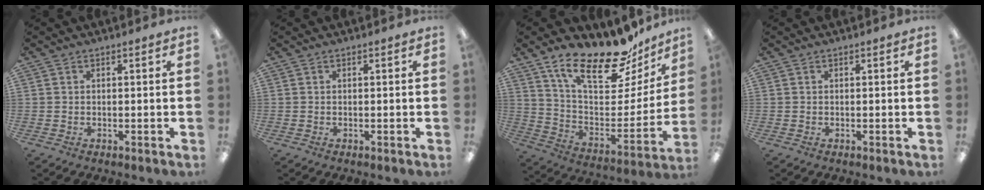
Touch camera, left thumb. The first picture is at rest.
{"total": 0.0}
{"total": 23.0, "force": [17.7, 7.7, 12.5], "torque": [-0.191, -0.128, 0.302]}
{"total": 0.0}